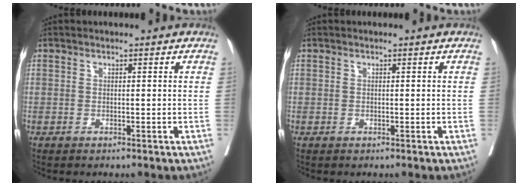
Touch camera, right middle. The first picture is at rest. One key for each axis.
{"total": 0.0}